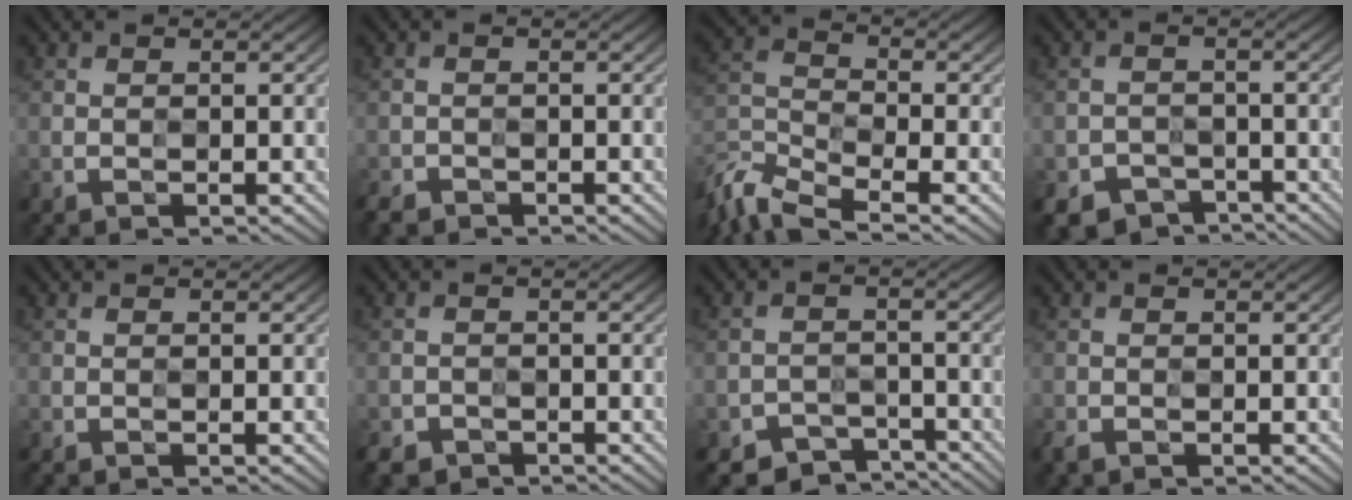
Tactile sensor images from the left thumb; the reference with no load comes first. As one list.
[{"total": 2.5, "force": [-2.1, 1.0, 0.9], "torque": [-0.018, -0.009, -0.041]}, {"total": 9.6, "force": [-6.9, 4.0, 5.3], "torque": [-0.145, -0.013, -0.142]}, {"total": 2.5, "force": [-2.0, 1.1, -1.0], "torque": [0.018, -0.001, -0.040]}, {"total": 0.0}, {"total": 2.7, "force": [-2.3, 1.5, 0.4], "torque": [-0.008, -0.008, -0.047]}, {"total": 3.0, "force": [-2.5, 0.4, -1.6], "torque": [0.032, 0.007, -0.054]}, {"total": 1.3, "force": [-0.9, 0.4, 0.9], "torque": [-0.021, -0.004, -0.019]}]